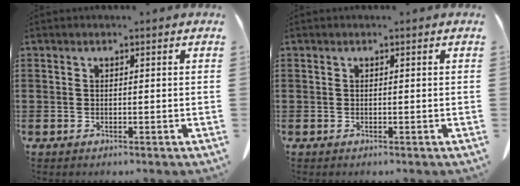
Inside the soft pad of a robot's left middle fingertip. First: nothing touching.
{"total": 0.0}